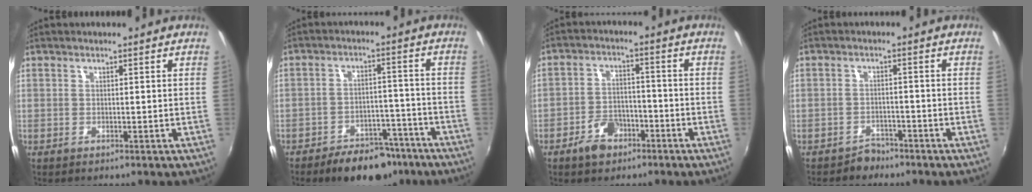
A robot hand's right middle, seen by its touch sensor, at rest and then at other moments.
{"total": 12.1, "force": [-9.1, 6.1, 5.3], "torque": [-0.102, 0.014, -0.117]}
{"total": 6.7, "force": [-4.4, 4.1, 3.1], "torque": [-0.071, 0.011, -0.069]}
{"total": 3.1, "force": [-2.6, 1.6, 0.0], "torque": [-0.007, 0.007, -0.041]}